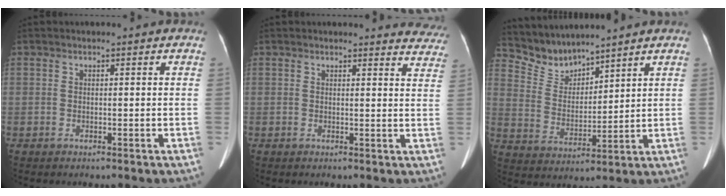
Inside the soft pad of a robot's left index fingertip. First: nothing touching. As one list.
[{"total": 7.4, "force": [7.3, 1.5, 0.2], "torque": [0.035, -0.035, 0.041]}, {"total": 7.1, "force": [7.0, 1.1, 0.2], "torque": [-0.020, 0.004, 0.155]}]